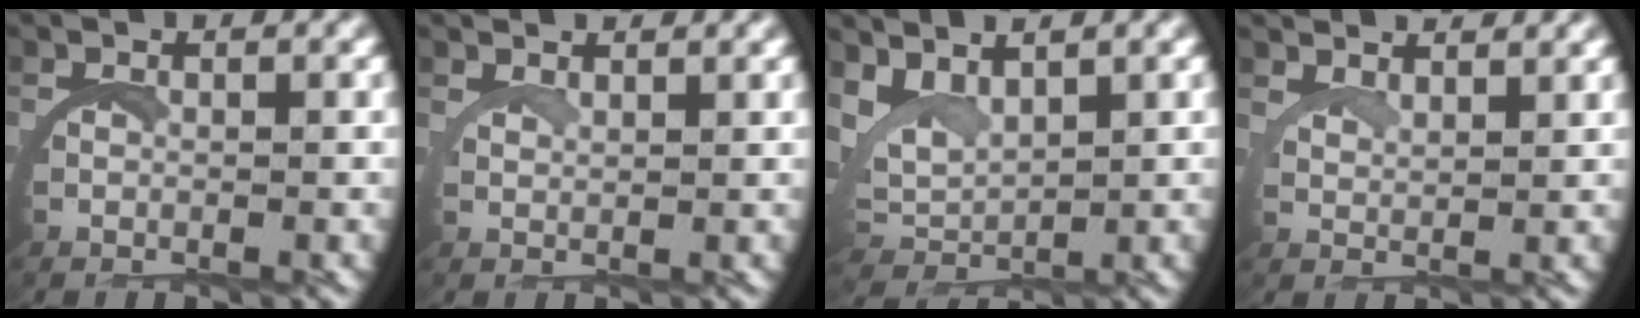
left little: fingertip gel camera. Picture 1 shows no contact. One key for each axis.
{"total": 2.6, "fx": 2.4, "fy": -1.0, "fz": -0.1, "tx": 0.000, "ty": 0.004, "tz": 0.041}
{"total": 4.3, "fx": 2.9, "fy": 2.6, "fz": 2.0, "tx": -0.072, "ty": -0.004, "tz": 0.055}
{"total": 3.8, "fx": 3.7, "fy": -0.7, "fz": 0.3, "tx": -0.015, "ty": 0.001, "tz": 0.067}